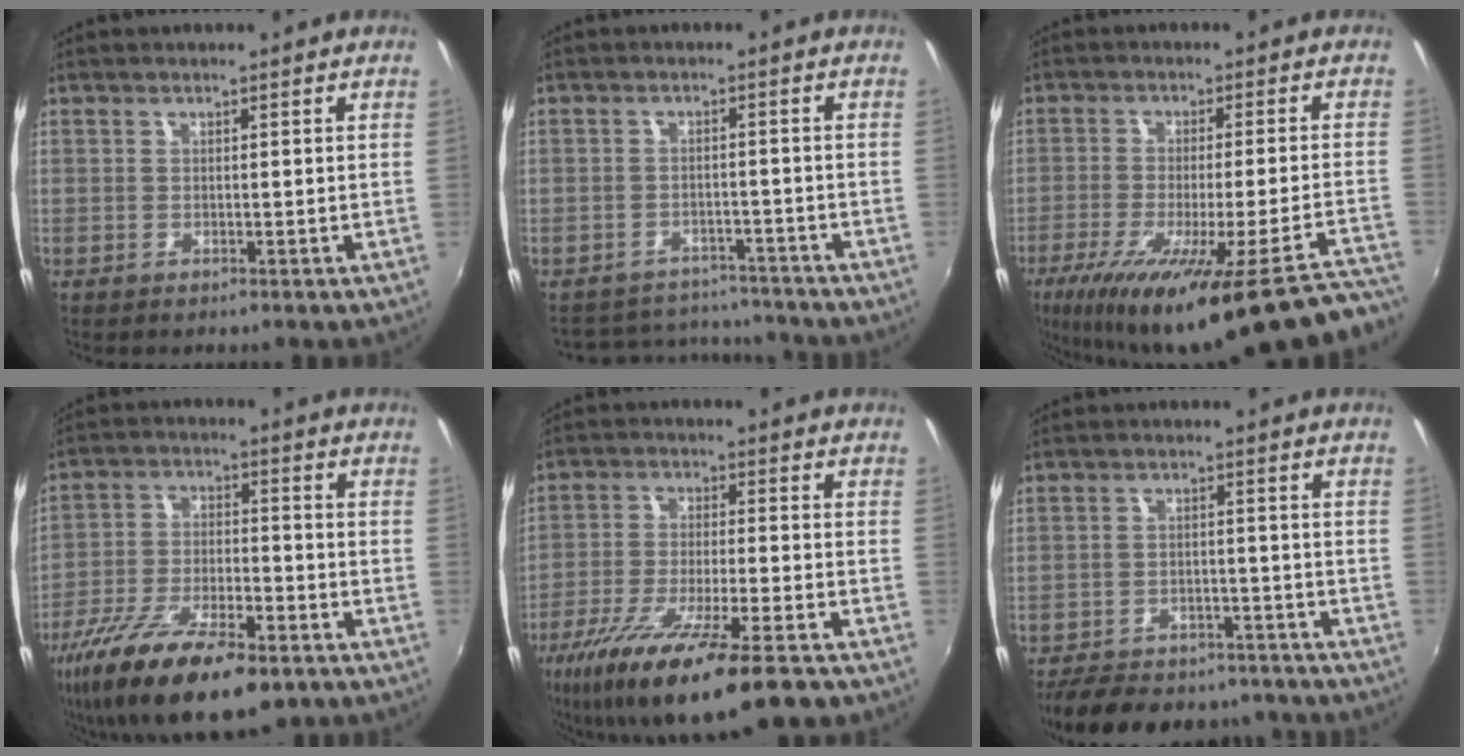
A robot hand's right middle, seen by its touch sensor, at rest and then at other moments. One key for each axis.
{"total": 10.7, "fx": -9.5, "fy": 4.4, "fz": 1.9, "tx": -0.053, "ty": 0.029, "tz": -0.126}
{"total": 29.6, "fx": -23.9, "fy": 3.3, "fz": 17.1, "tx": -0.257, "ty": -0.080, "tz": -0.341}
{"total": 20.1, "fx": -13.2, "fy": 7.1, "fz": 13.4, "tx": -0.262, "ty": -0.046, "tz": -0.226}
{"total": 18.8, "fx": -12.9, "fy": 3.1, "fz": 13.4, "tx": -0.251, "ty": -0.051, "tz": -0.221}
{"total": 19.1, "fx": -16.0, "fy": 7.7, "fz": 7.1, "tx": -0.157, "ty": 0.012, "tz": -0.206}